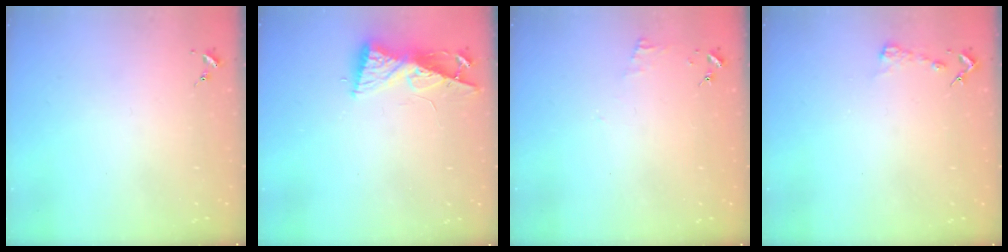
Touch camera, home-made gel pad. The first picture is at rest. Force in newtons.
{"total": 8.4, "press": 8.4, "slide": 0.8}
{"total": 3.9, "press": 3.8, "slide": 0.4}
{"total": 3.1, "press": 3.1, "slide": 0.2}